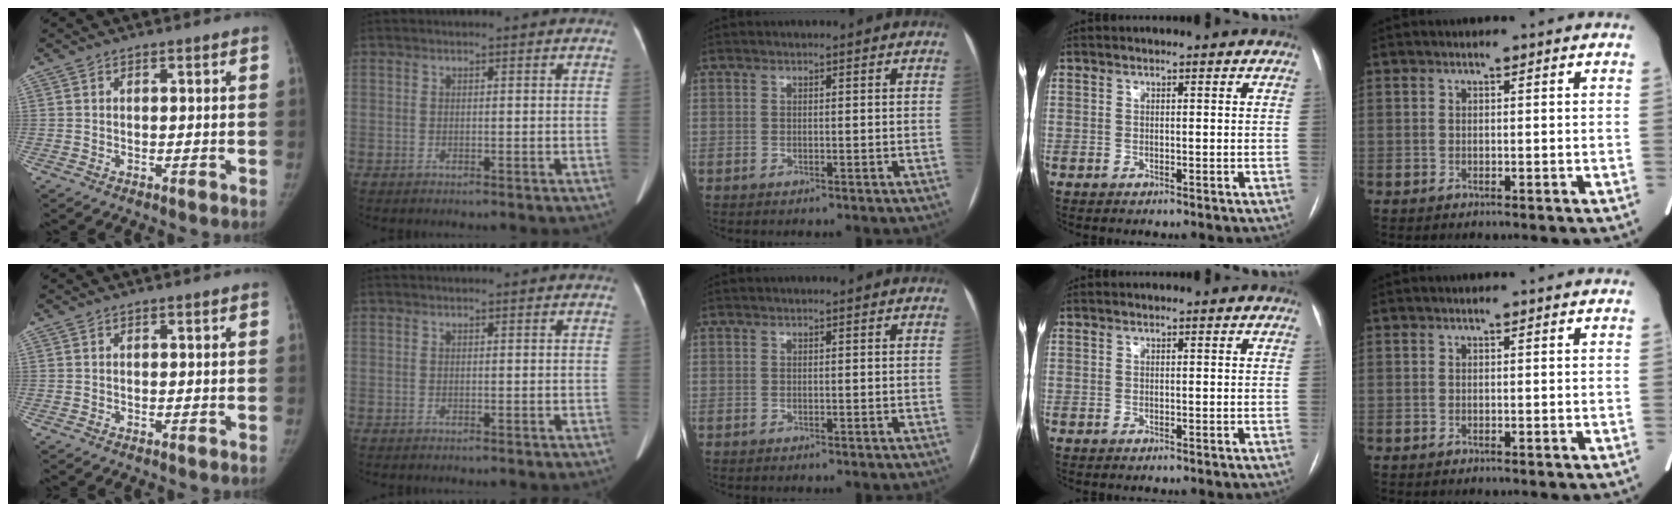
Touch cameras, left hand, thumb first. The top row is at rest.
{}